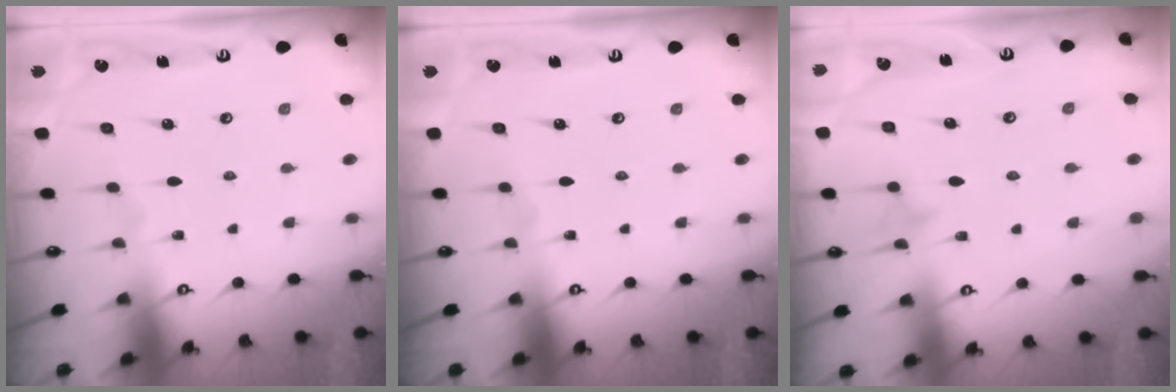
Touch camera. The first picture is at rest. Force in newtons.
{"total": 0.0}
{"total": 8.3, "press": 8.2, "slide": 0.9}